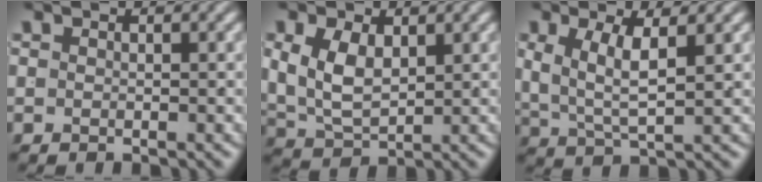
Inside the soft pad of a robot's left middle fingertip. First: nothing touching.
{"total": 5.7, "force": [0.4, 4.3, 3.8], "torque": [-0.094, -0.023, 0.023]}
{"total": 3.7, "force": [0.8, 1.6, 3.3], "torque": [-0.067, -0.019, 0.027]}